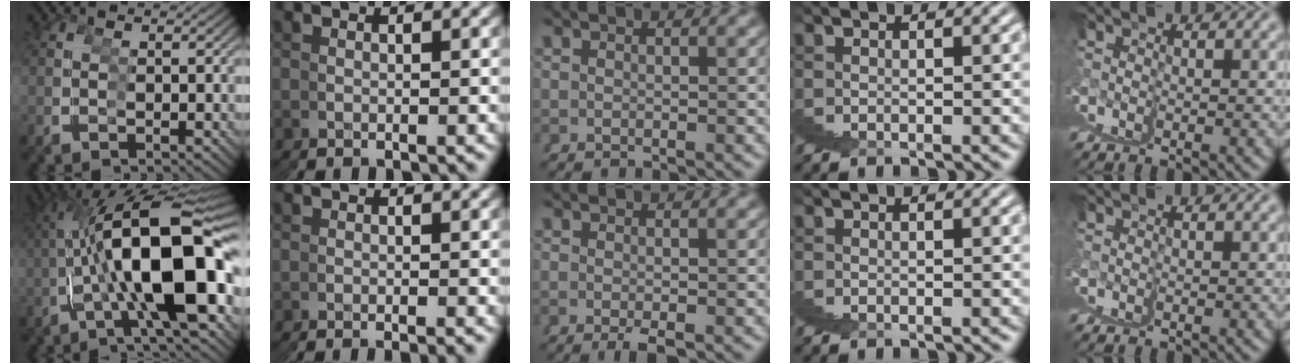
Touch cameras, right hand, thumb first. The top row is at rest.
{"thumb": {"total": 20.9, "force": [0.5, 10.6, 18.1], "torque": [-0.291, -0.011, 0.026]}, "index": {"total": 1.2, "force": [-0.4, -1.0, -0.3], "torque": [0.002, 0.008, -0.012]}, "middle": {"total": 2.1, "force": [-1.0, 0.9, 1.6], "torque": [-0.026, 0.000, -0.017]}}